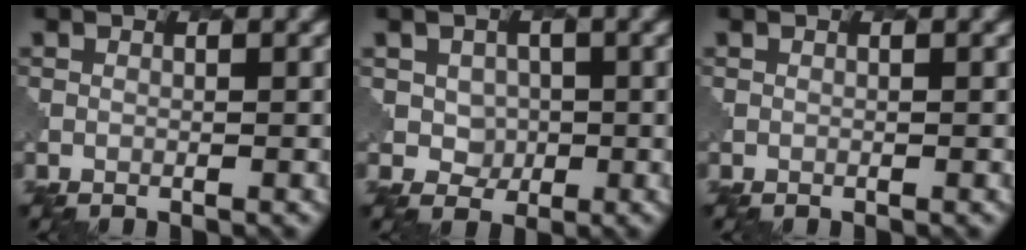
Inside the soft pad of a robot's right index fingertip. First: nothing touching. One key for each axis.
{"total": 2.4, "fx": 0.4, "fy": 2.2, "fz": 0.8, "tx": -0.015, "ty": -0.007, "tz": 0.008}
{"total": 0.0}